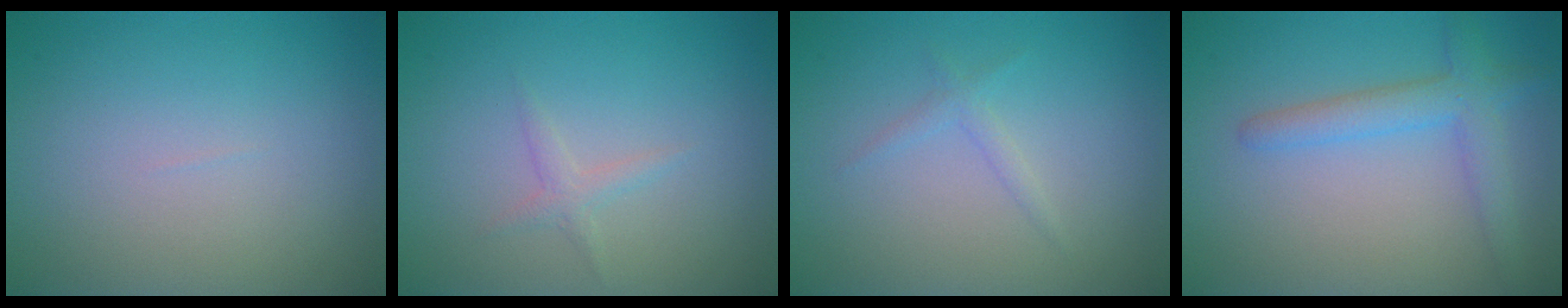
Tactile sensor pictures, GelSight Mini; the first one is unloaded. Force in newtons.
{"total": 1.0, "press": 1.0, "slide": 0.0}
{"total": 1.0, "press": 1.0, "slide": 0.0}
{"total": 3.2, "press": 3.2, "slide": 0.1}